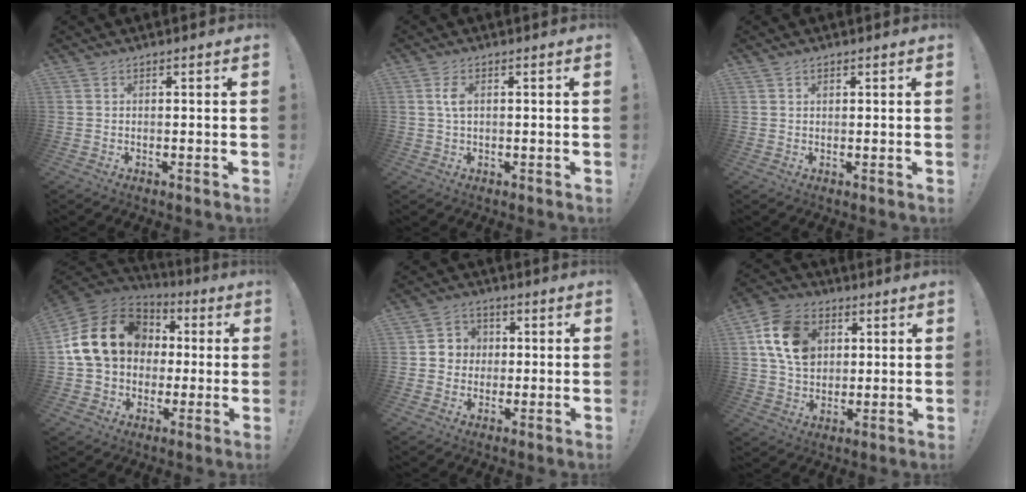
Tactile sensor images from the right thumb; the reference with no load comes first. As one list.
[{"total": 3.6, "force": [0.7, 2.1, 2.8], "torque": [-0.043, 0.001, 0.009]}, {"total": 0.8, "force": [0.6, 0.5, 0.2], "torque": [-0.002, -0.001, 0.011]}, {"total": 20.9, "force": [4.5, 16.2, 12.4], "torque": [-0.213, -0.002, 0.099]}, {"total": 6.3, "force": [0.2, 6.2, 1.2], "torque": [-0.014, 0.003, 0.007]}, {"total": 16.2, "force": [4.6, 12.6, 9.1], "torque": [-0.138, -0.006, 0.095]}]